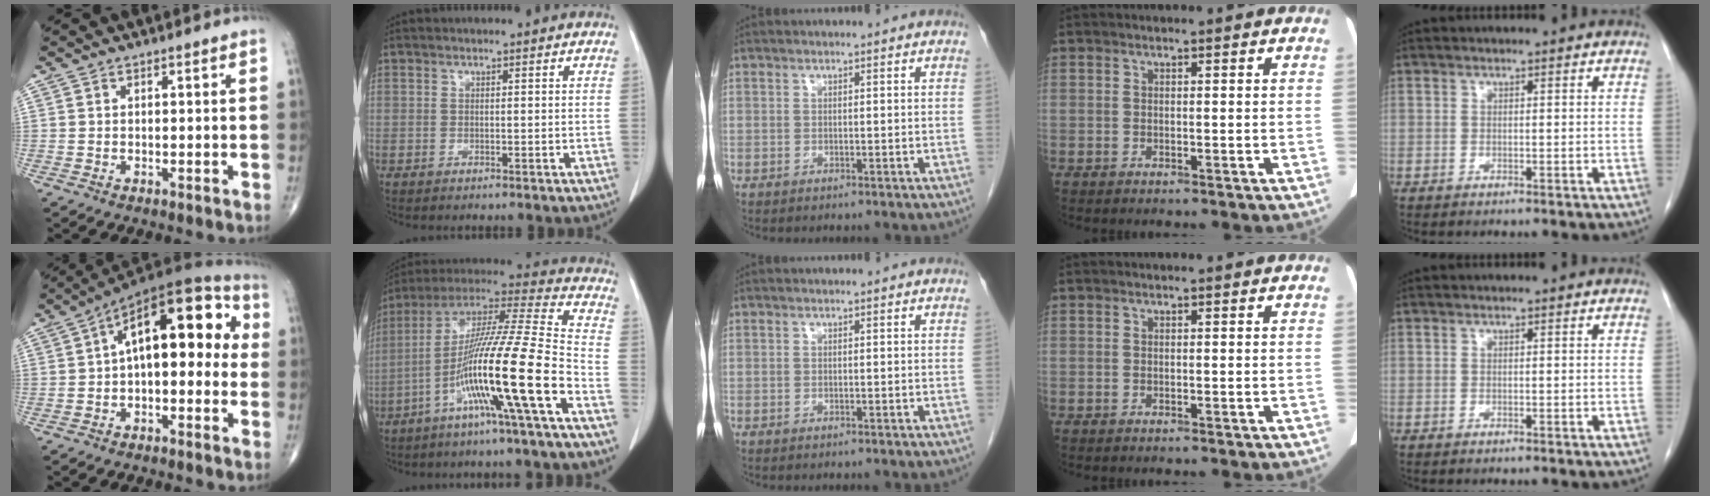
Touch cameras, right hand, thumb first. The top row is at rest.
{"thumb": {"total": 17.6, "force": [1.9, 8.6, 15.3], "torque": [-0.197, 0.045, 0.015]}, "index": {"total": 18.9, "force": [-7.7, -1.2, 17.2], "torque": [-0.315, -0.013, -0.144]}}